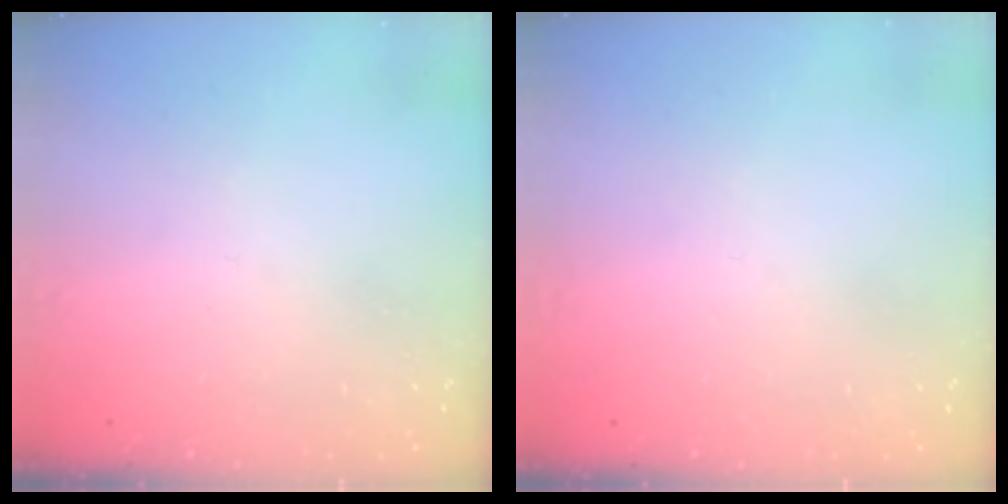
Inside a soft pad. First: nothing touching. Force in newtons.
{"total": 0.0}